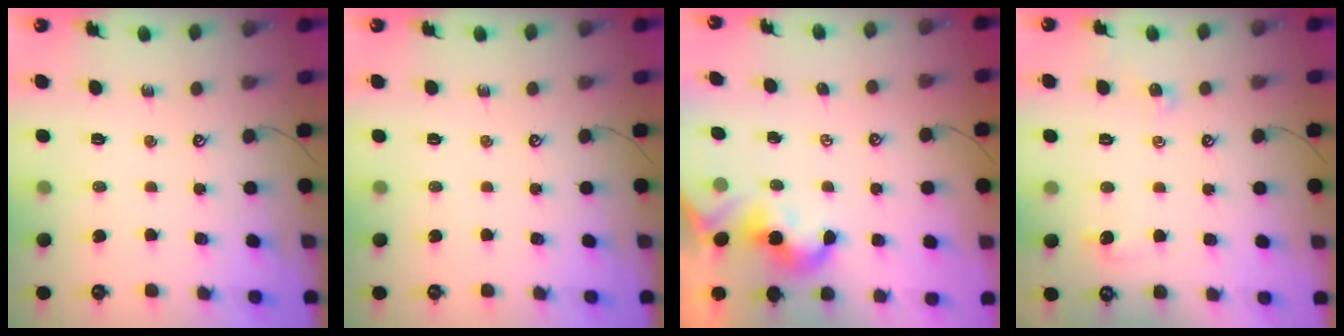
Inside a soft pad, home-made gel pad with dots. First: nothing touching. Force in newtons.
{"total": 0.0}
{"total": 2.1, "press": 2.0, "slide": 0.5}
{"total": 1.0, "press": 0.9, "slide": 0.5}